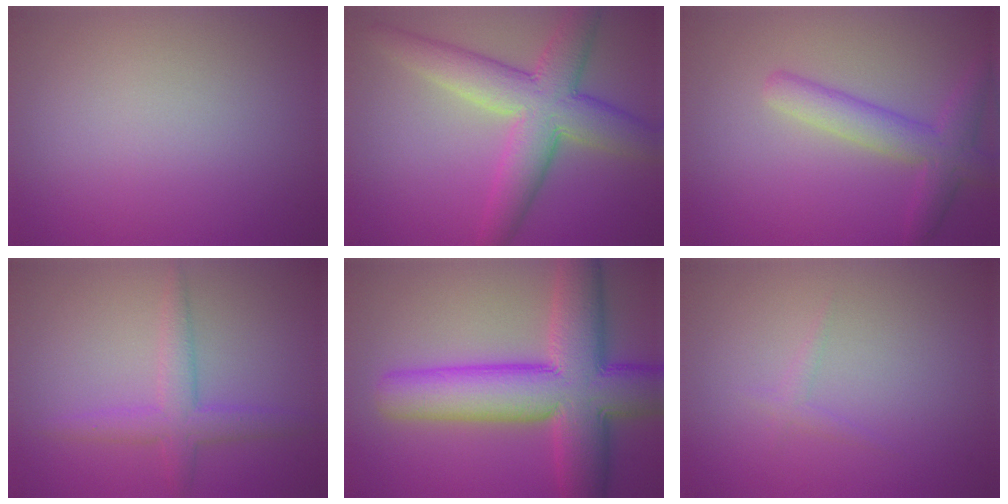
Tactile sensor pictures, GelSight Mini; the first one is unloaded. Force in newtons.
{"total": 7.5, "press": 7.5, "slide": 0.6}
{"total": 3.9, "press": 3.8, "slide": 0.1}
{"total": 3.0, "press": 3.0, "slide": 0.1}
{"total": 12.0, "press": 12.0, "slide": 0.6}
{"total": 0.8, "press": 0.8, "slide": 0.1}